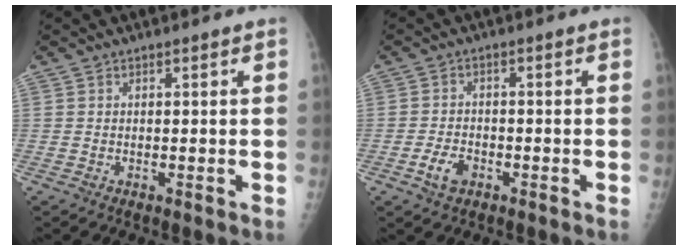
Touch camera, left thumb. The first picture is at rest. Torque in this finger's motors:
{"motor_torque": [-0.76, 0.65, 0.21, 0.13, 0.00]}